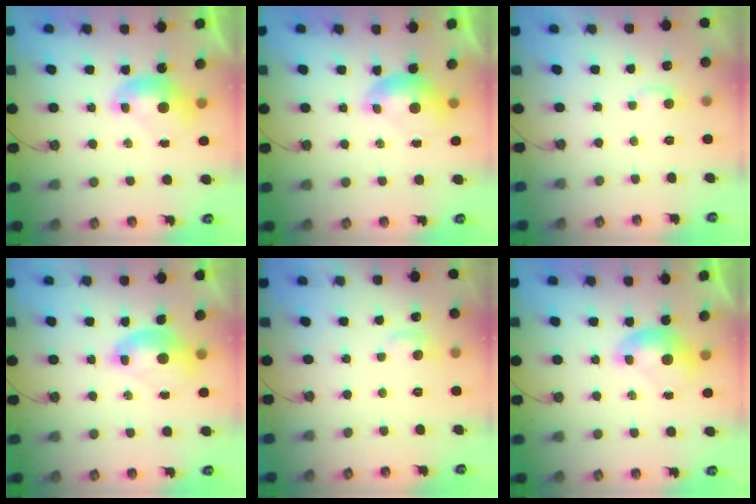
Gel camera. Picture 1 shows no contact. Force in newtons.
{"total": 0.0}
{"total": 2.4, "press": 2.4, "slide": 0.4}
{"total": 2.7, "press": 2.6, "slide": 0.6}
{"total": 1.8, "press": 1.5, "slide": 1.0}
{"total": 0.0}